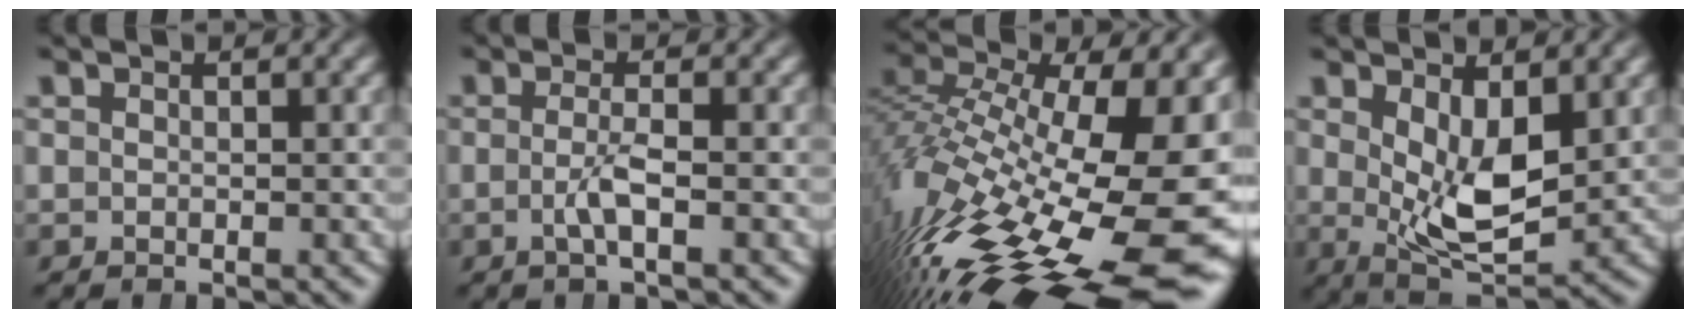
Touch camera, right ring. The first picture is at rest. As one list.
[{"total": 2.1, "force": [-0.9, -0.2, 1.9], "torque": [-0.039, -0.007, -0.013]}, {"total": 16.7, "force": [-4.4, 8.5, 13.7], "torque": [-0.217, -0.065, -0.021]}, {"total": 6.1, "force": [0.5, 3.3, 5.1], "torque": [-0.085, -0.030, 0.020]}]